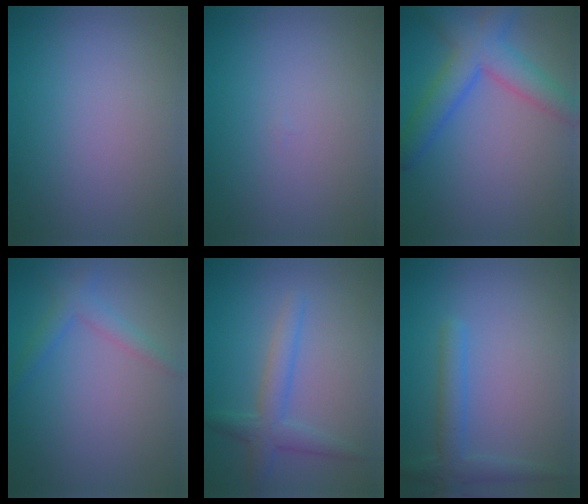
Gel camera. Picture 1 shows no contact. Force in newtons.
{"total": 0.0}
{"total": 5.7, "press": 5.7, "slide": 0.2}
{"total": 2.0, "press": 2.0, "slide": 0.1}
{"total": 3.0, "press": 3.0, "slide": 0.0}
{"total": 1.7, "press": 1.7, "slide": 0.1}